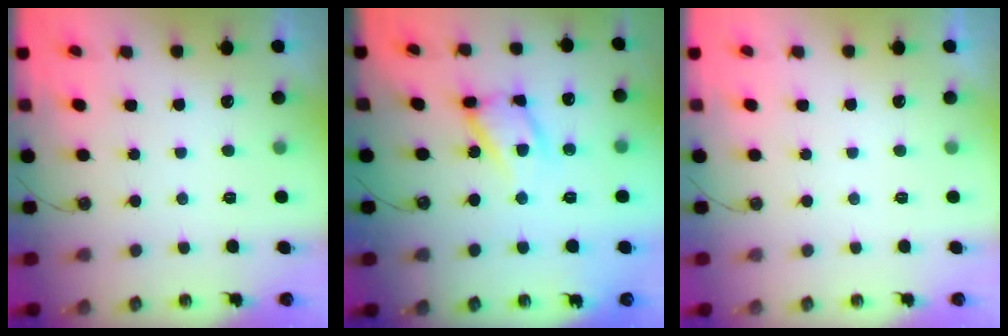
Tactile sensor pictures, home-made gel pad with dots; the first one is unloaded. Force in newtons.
{"total": 13.3, "press": 13.3, "slide": 1.2}
{"total": 0.0}